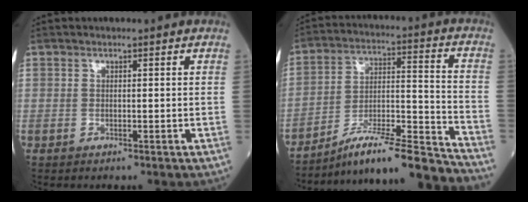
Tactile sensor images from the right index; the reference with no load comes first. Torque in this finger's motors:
{"motor_torque": [-0.19, -0.69, 0.18, 0.03]}